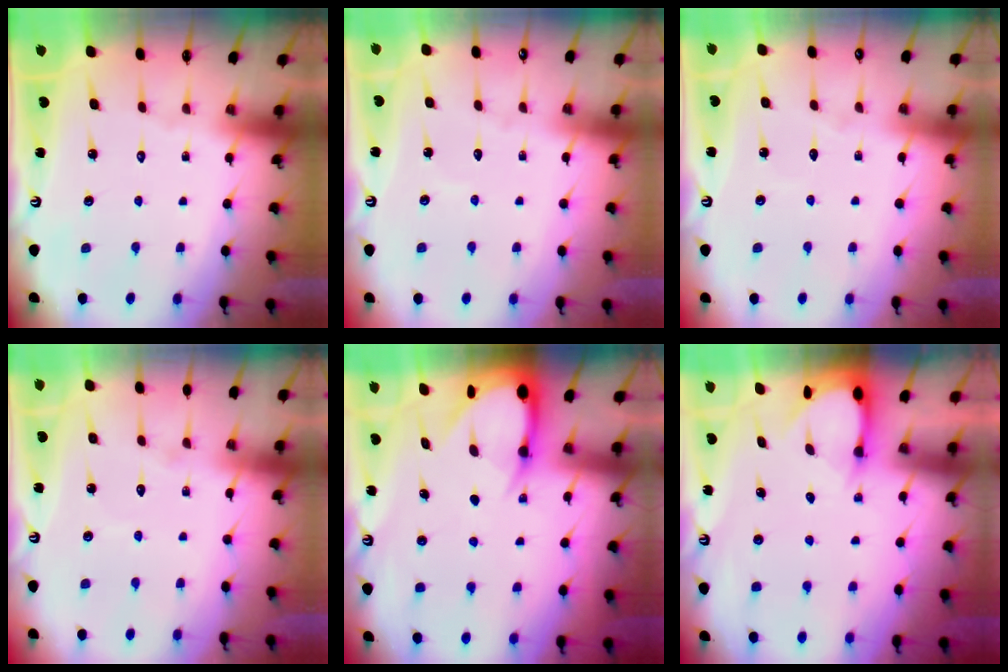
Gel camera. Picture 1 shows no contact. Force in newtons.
{"total": 2.9, "press": 2.9, "slide": 0.2}
{"total": 2.6, "press": 2.6, "slide": 0.4}
{"total": 2.7, "press": 2.7, "slide": 0.3}
{"total": 5.7, "press": 5.7, "slide": 0.7}
{"total": 2.6, "press": 2.5, "slide": 0.4}